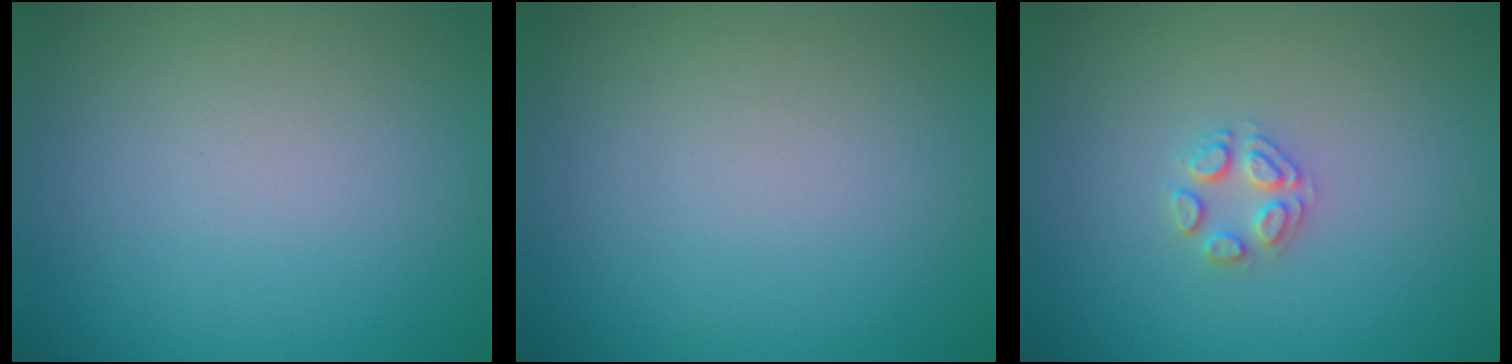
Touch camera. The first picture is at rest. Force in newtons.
{"total": 0.0}
{"total": 2.0, "press": 2.0, "slide": 0.1}